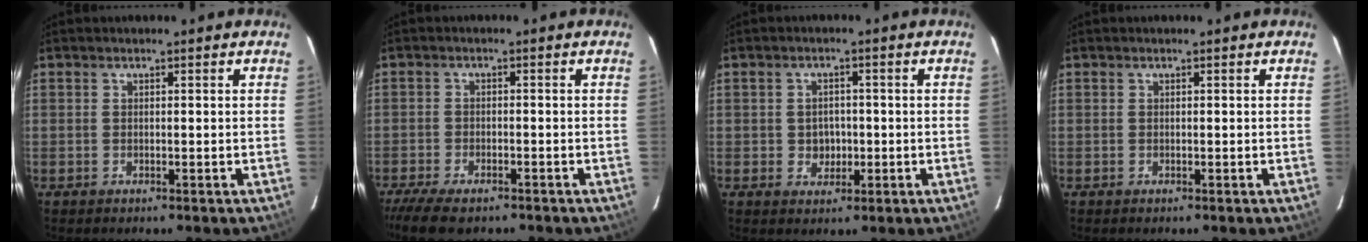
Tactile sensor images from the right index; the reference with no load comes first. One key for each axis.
{"total": 8.8, "fx": -7.0, "fy": 2.9, "fz": 4.5, "tx": -0.115, "ty": -0.029, "tz": -0.125}
{"total": 3.6, "fx": -0.5, "fy": 3.3, "fz": 1.3, "tx": -0.024, "ty": 0.007, "tz": 0.000}
{"total": 0.0}